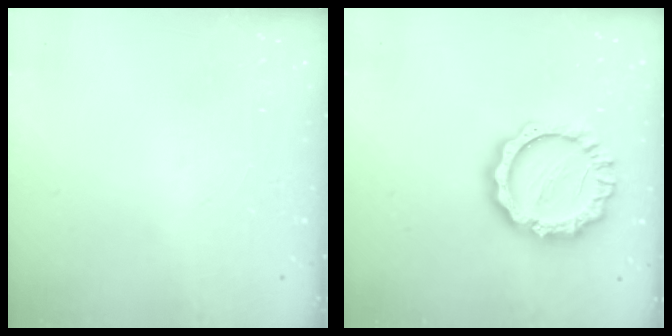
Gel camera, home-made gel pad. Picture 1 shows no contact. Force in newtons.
{"total": 12.9, "press": 12.9, "slide": 1.1}